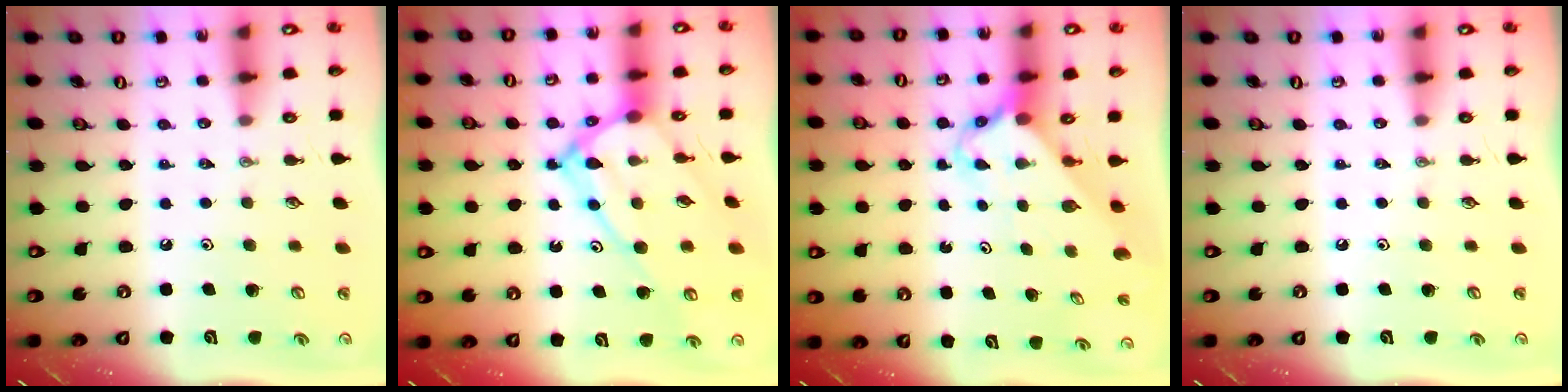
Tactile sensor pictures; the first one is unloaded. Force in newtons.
{"total": 15.7, "press": 15.6, "slide": 1.5}
{"total": 2.7, "press": 2.7, "slide": 0.2}
{"total": 0.0}